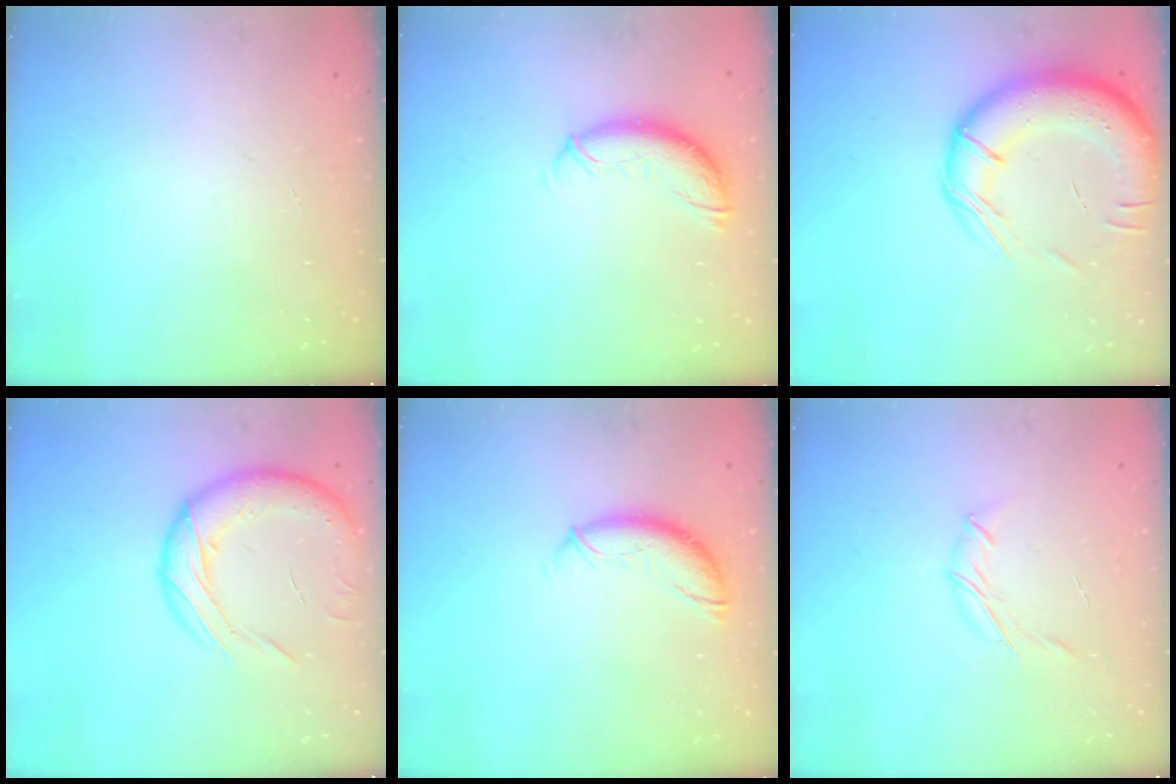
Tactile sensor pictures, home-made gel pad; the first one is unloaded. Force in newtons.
{"total": 10.4, "press": 10.3, "slide": 0.7}
{"total": 19.8, "press": 19.2, "slide": 4.8}
{"total": 18.0, "press": 17.7, "slide": 3.4}
{"total": 9.8, "press": 9.7, "slide": 1.6}
{"total": 6.0, "press": 6.0, "slide": 0.8}